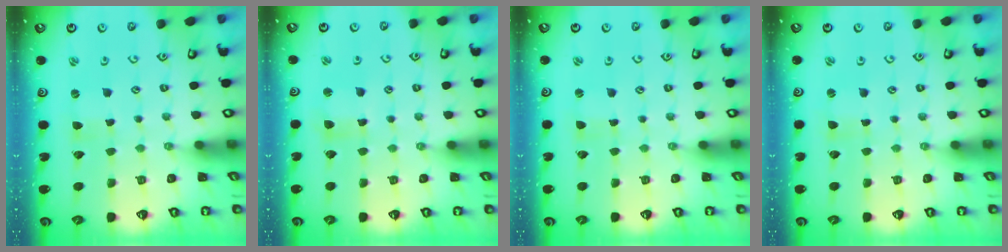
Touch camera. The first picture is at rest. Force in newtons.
{"total": 3.5, "press": 3.5, "slide": 0.3}
{"total": 0.9, "press": 0.9, "slide": 0.0}
{"total": 0.6, "press": 0.5, "slide": 0.2}